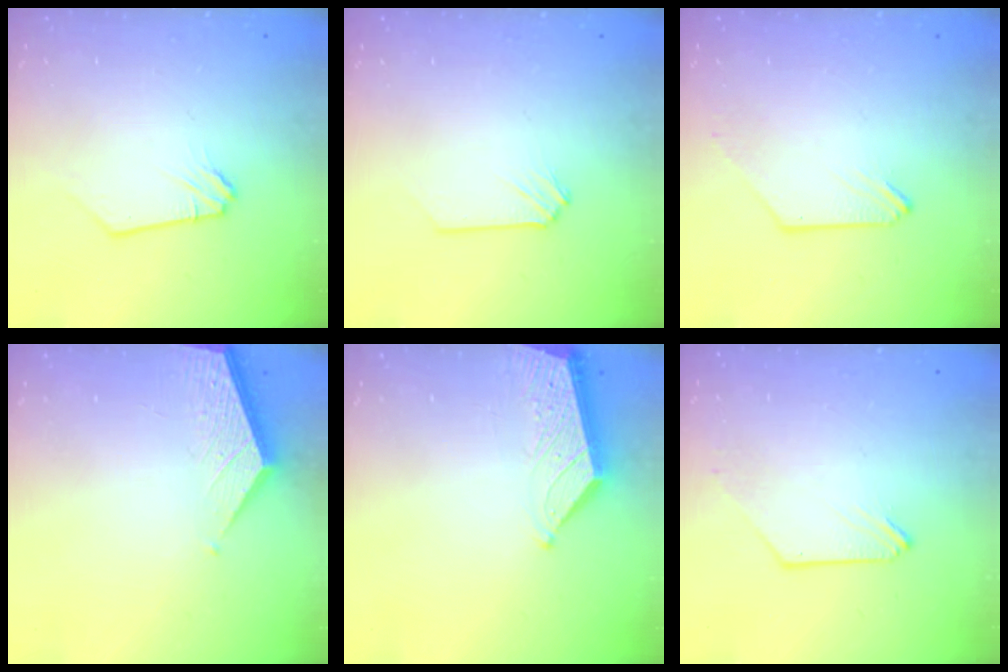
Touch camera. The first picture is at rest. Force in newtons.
{"total": 0.0}
{"total": 0.0}
{"total": 3.7, "press": 3.7, "slide": 0.3}
{"total": 6.0, "press": 5.9, "slide": 0.5}
{"total": 0.0}